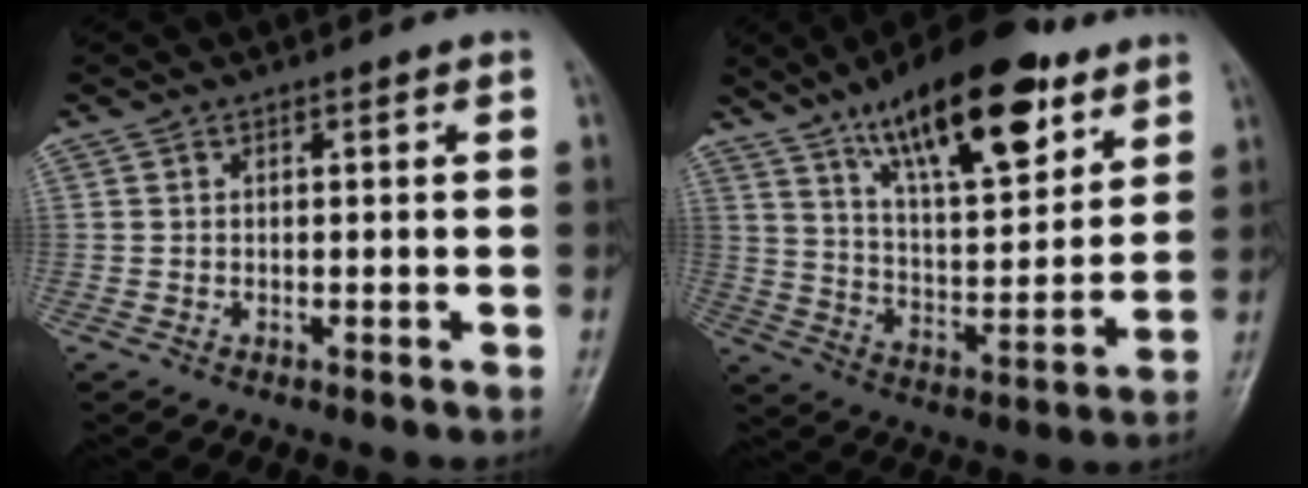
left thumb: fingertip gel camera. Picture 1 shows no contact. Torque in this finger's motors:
{"motor_torque": [0.75, 0.62, 1.61, -1.16, 0.17]}